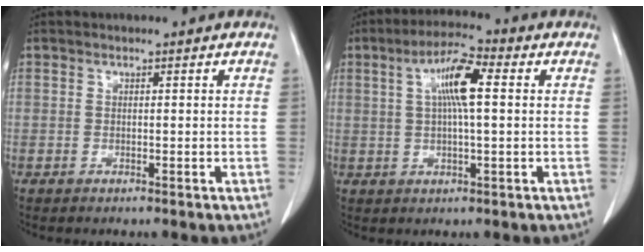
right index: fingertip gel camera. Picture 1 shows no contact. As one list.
[{"total": 7.6, "force": [1.7, 1.1, 7.3], "torque": [-0.136, 0.016, 0.026]}]